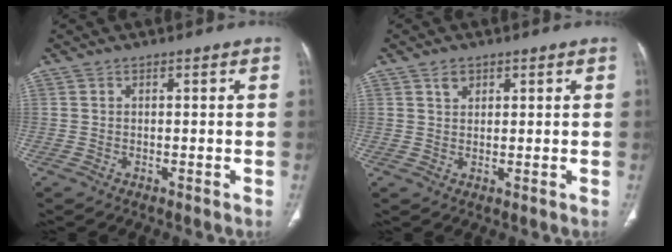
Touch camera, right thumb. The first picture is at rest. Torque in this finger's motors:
{"motor_torque": [0.29, -0.56, -0.12, -0.23, 0.00]}